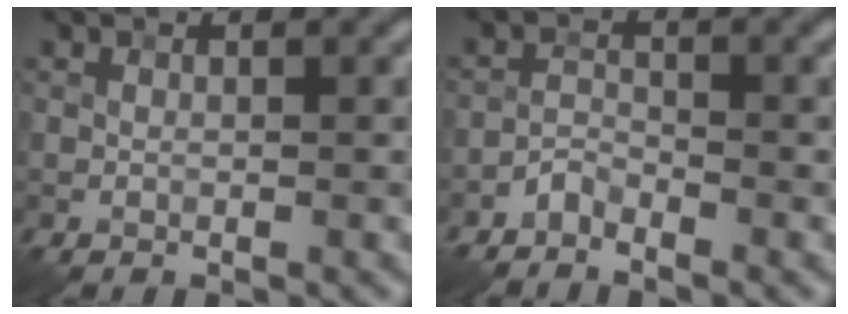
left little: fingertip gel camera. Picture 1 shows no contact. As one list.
[{"total": 1.6, "force": [-1.5, 0.4, 0.3], "torque": [-0.003, 0.008, -0.034]}]